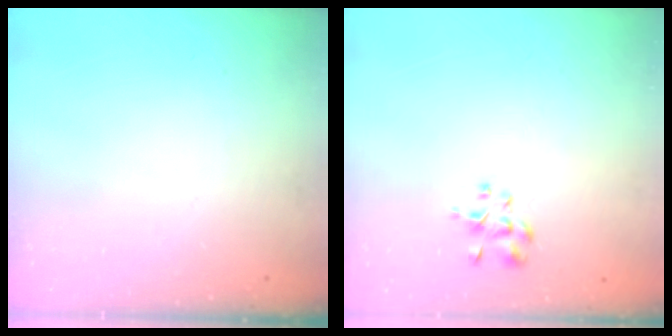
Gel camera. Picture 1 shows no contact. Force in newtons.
{"total": 2.9, "press": 2.7, "slide": 1.0}